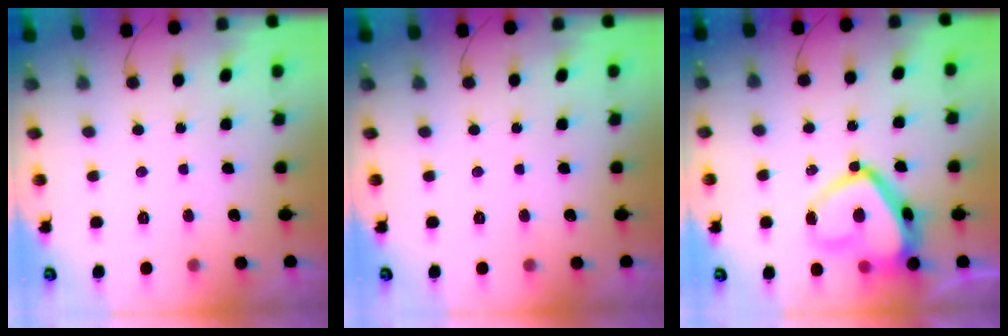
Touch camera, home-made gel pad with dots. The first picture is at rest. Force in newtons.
{"total": 0.0}
{"total": 16.4, "press": 16.3, "slide": 1.6}